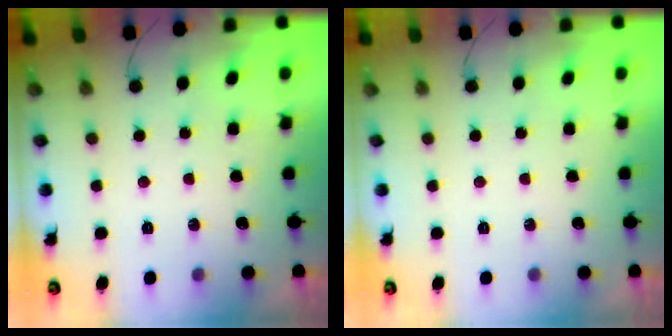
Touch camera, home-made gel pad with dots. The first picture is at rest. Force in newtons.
{"total": 0.0}